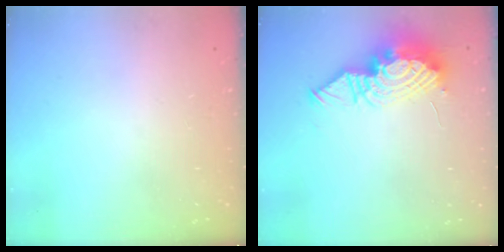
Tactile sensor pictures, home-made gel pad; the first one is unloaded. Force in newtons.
{"total": 19.1, "press": 15.7, "slide": 10.8}